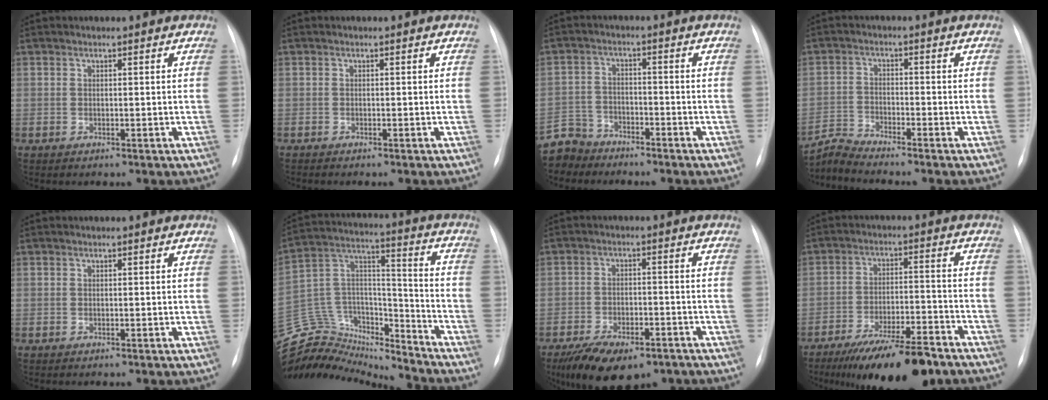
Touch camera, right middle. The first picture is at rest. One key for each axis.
{"total": 0.6, "fx": -0.6, "fy": 0.0, "fz": 0.3, "tx": -0.004, "ty": -0.001, "tz": -0.010}
{"total": 5.8, "fx": -5.3, "fy": 2.3, "fz": -0.8, "tx": 0.020, "ty": -0.001, "tz": -0.107}
{"total": 4.6, "fx": -4.2, "fy": -1.7, "fz": -0.6, "tx": -0.004, "ty": -0.013, "tz": -0.082}
{"total": 0.0}
{"total": 20.4, "fx": -19.7, "fy": 4.4, "fz": 2.9, "tx": -0.058, "ty": 0.074, "tz": -0.322}
{"total": 12.4, "fx": -8.6, "fy": 5.6, "fz": 7.0, "tx": -0.117, "ty": -0.005, "tz": -0.129}
{"total": 14.7, "fx": -11.4, "fy": 2.9, "fz": 8.8, "tx": -0.133, "ty": -0.007, "tz": -0.182}